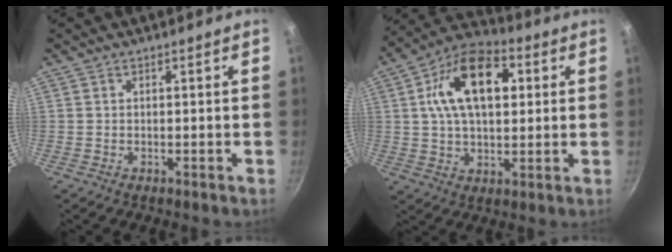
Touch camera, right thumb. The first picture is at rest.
{"total": 16.8, "force": [4.1, 9.6, 13.1], "torque": [-0.208, 0.014, 0.062]}